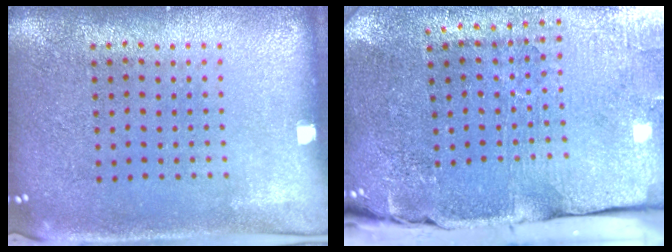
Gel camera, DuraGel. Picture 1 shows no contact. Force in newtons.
{"total": 4.2, "press": 3.7, "slide": 2.1}